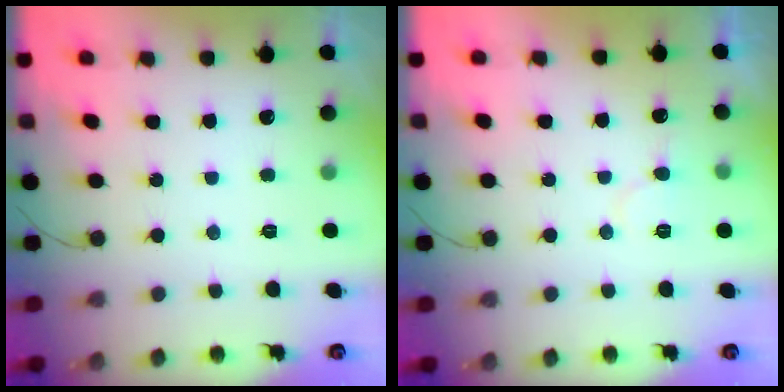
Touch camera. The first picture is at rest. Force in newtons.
{"total": 6.0, "press": 6.0, "slide": 0.5}